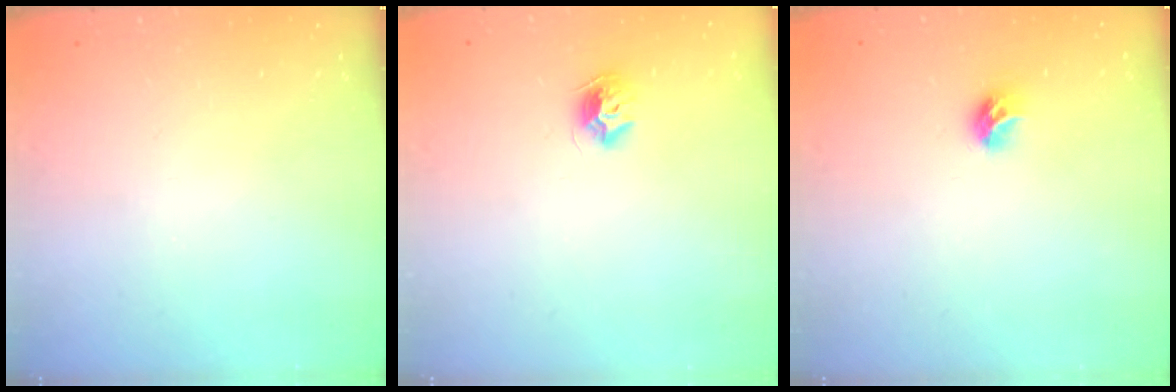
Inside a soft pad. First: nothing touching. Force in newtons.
{"total": 8.1, "press": 8.1, "slide": 0.1}
{"total": 7.5, "press": 7.4, "slide": 0.7}